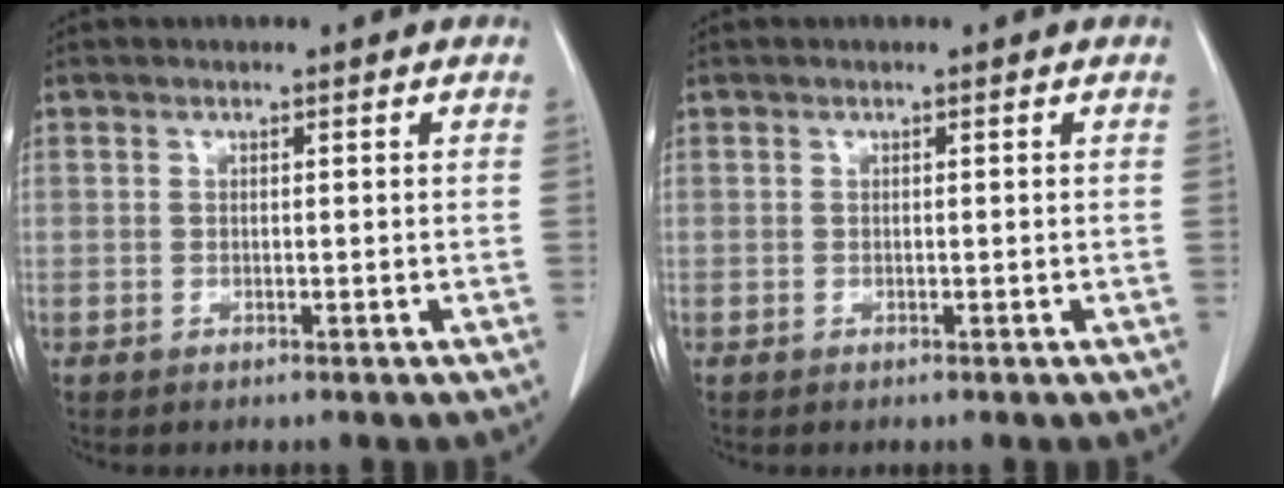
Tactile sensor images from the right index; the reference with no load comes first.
{"total": 0.0}